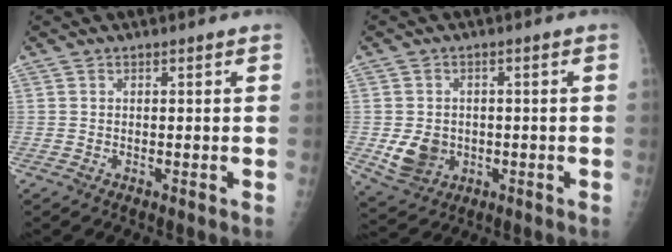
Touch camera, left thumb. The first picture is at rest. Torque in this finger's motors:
{"motor_torque": [-0.10, 0.77, 0.69, -0.15, 0.05]}